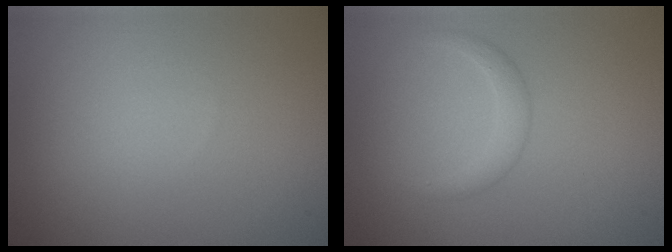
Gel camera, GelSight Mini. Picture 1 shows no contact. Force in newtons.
{"total": 1.5, "press": 1.5, "slide": 0.1}